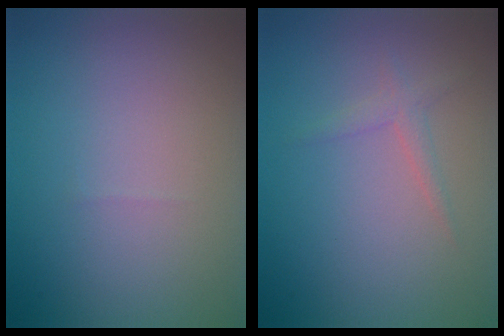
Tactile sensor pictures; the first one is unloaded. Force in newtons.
{"total": 1.3, "press": 1.3, "slide": 0.1}